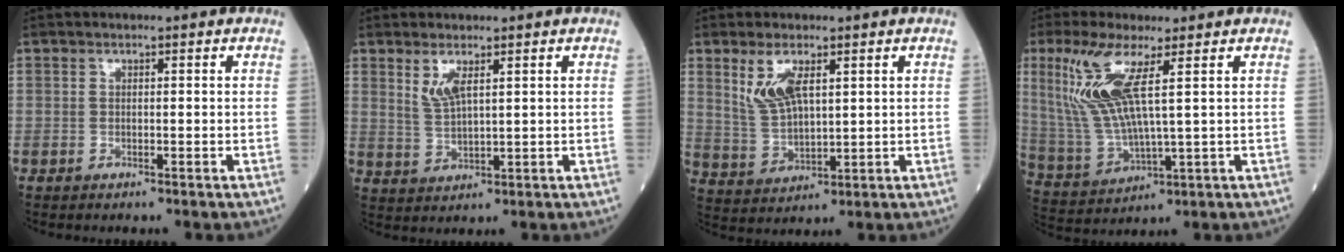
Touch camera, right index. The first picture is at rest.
{"total": 3.8, "force": [2.1, 0.7, 3.1], "torque": [-0.071, -0.005, 0.050]}
{"total": 6.6, "force": [3.1, 2.4, 5.4], "torque": [-0.120, 0.001, 0.076]}
{"total": 11.1, "force": [4.2, 1.6, 10.1], "torque": [-0.241, -0.004, 0.092]}